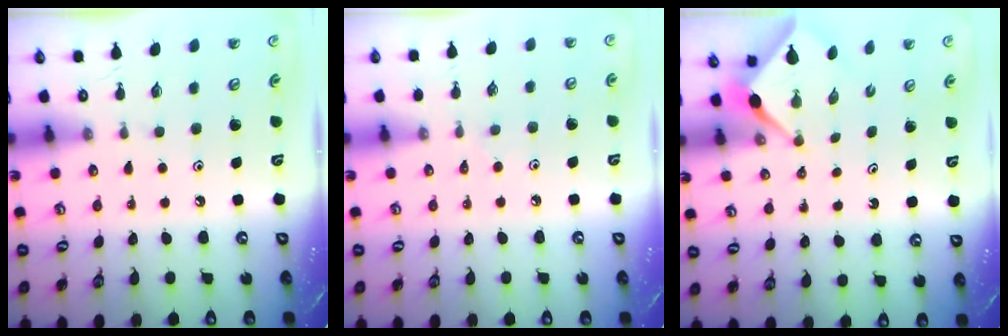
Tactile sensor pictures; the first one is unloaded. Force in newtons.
{"total": 4.3, "press": 4.2, "slide": 0.7}
{"total": 2.4, "press": 2.4, "slide": 0.3}